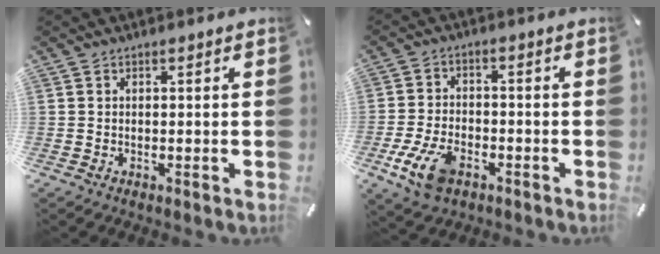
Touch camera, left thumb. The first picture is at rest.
{"total": 9.9, "force": [-4.7, 5.9, 6.5], "torque": [-0.148, 0.009, -0.085]}